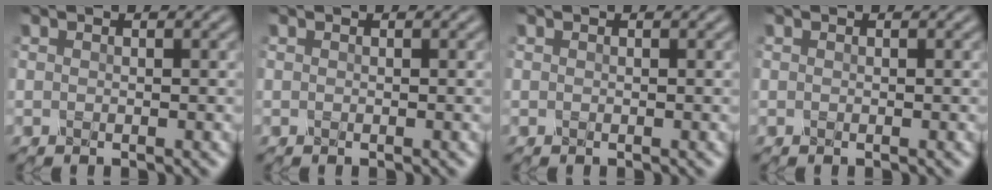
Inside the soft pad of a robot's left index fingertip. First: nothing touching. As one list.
[{"total": 0.0}, {"total": 0.0}, {"total": 0.0}]